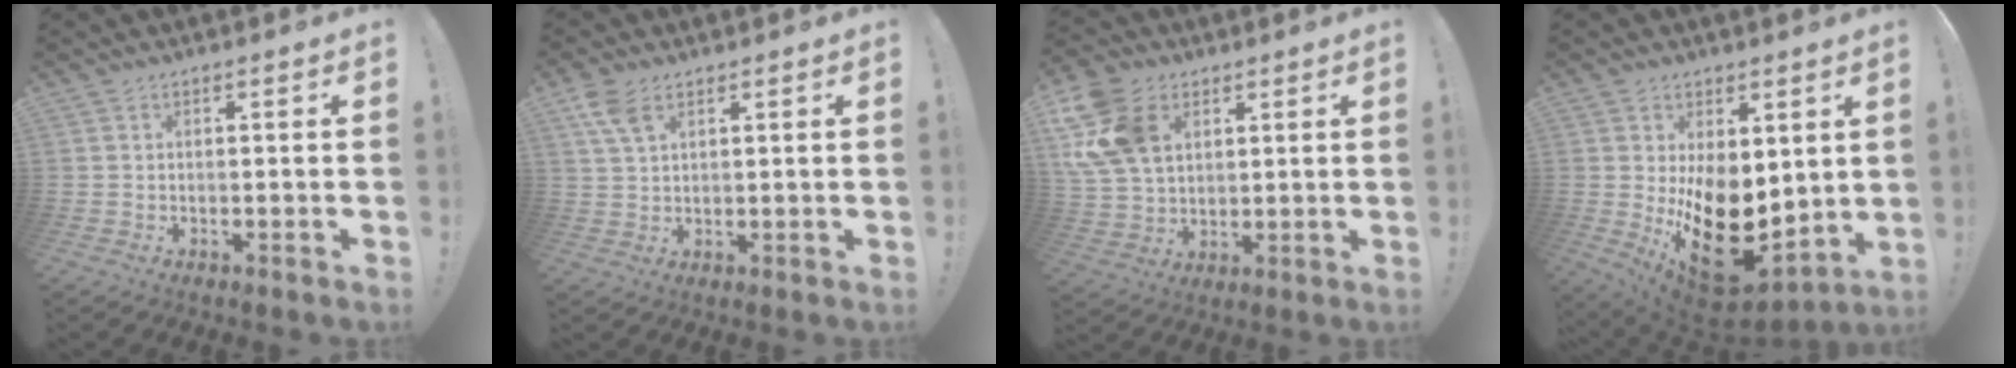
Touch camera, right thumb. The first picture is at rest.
{"total": 6.1, "force": [3.3, 3.0, 4.2], "torque": [-0.076, -0.010, 0.066]}
{"total": 17.0, "force": [6.0, 12.3, 10.0], "torque": [-0.210, -0.017, 0.116]}
{"total": 19.5, "force": [-1.9, 12.2, 15.0], "torque": [-0.250, -0.005, -0.007]}